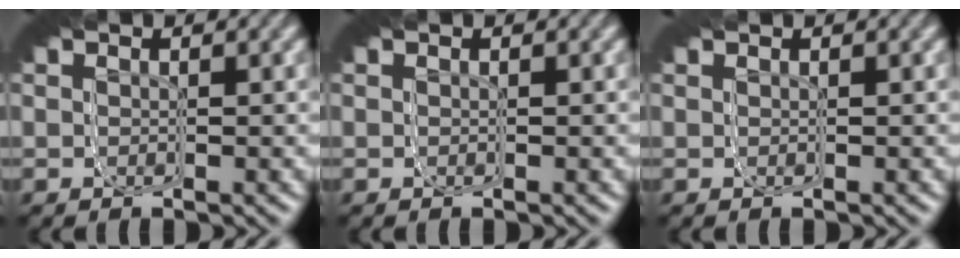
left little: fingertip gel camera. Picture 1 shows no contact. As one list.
[{"total": 0.0}, {"total": 0.0}]